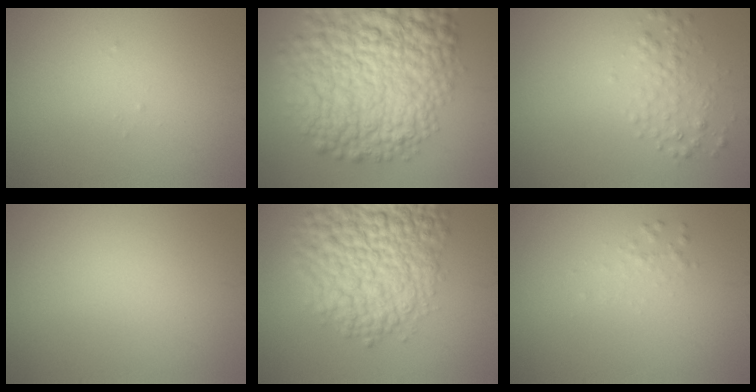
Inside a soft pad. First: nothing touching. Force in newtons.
{"total": 13.4, "press": 13.4, "slide": 0.4}
{"total": 2.0, "press": 2.0, "slide": 0.1}
{"total": 0.0}
{"total": 10.6, "press": 10.5, "slide": 0.4}
{"total": 0.9, "press": 0.9, "slide": 0.0}